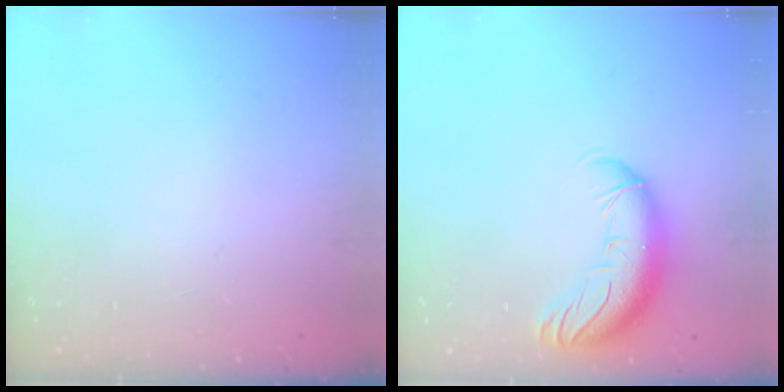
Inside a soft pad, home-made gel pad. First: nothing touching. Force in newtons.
{"total": 12.4, "press": 12.0, "slide": 2.9}